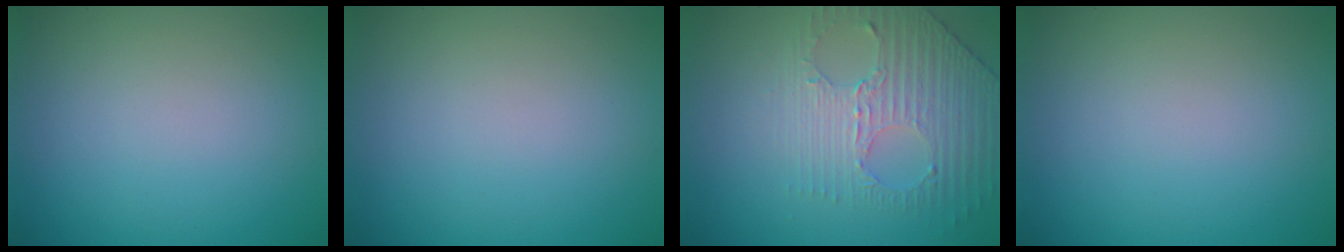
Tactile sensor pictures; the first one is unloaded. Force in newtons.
{"total": 0.0}
{"total": 4.1, "press": 3.3, "slide": 2.5}
{"total": 0.0}